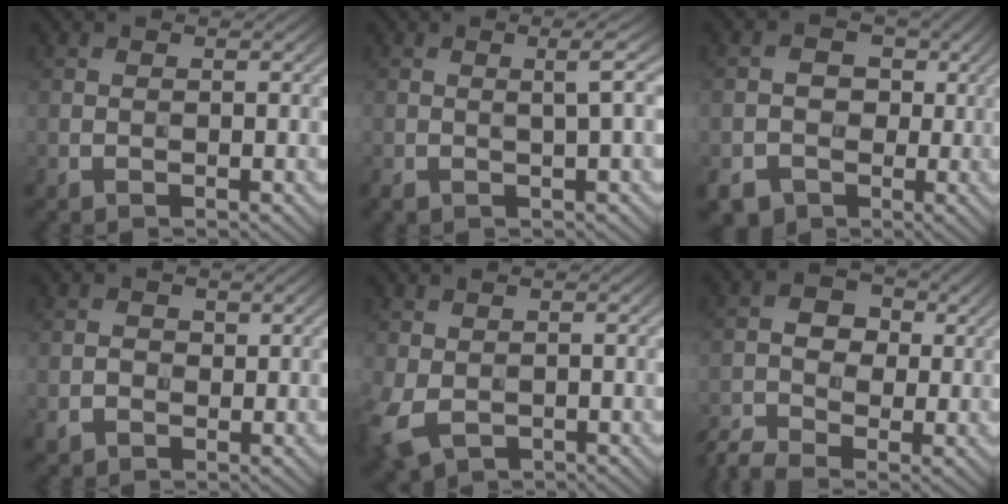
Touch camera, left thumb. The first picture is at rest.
{"total": 2.3, "force": [0.2, 0.3, 2.3], "torque": [-0.037, 0.009, 0.000]}
{"total": 6.9, "force": [-2.0, 6.4, 1.9], "torque": [-0.044, -0.009, -0.048]}
{"total": 1.8, "force": [-0.3, 1.6, 0.7], "torque": [-0.013, -0.005, -0.007]}
{"total": 5.6, "force": [-1.9, 3.7, 3.8], "torque": [-0.109, -0.018, -0.032]}
{"total": 4.6, "force": [-2.3, 3.0, 2.5], "torque": [-0.054, 0.002, -0.058]}